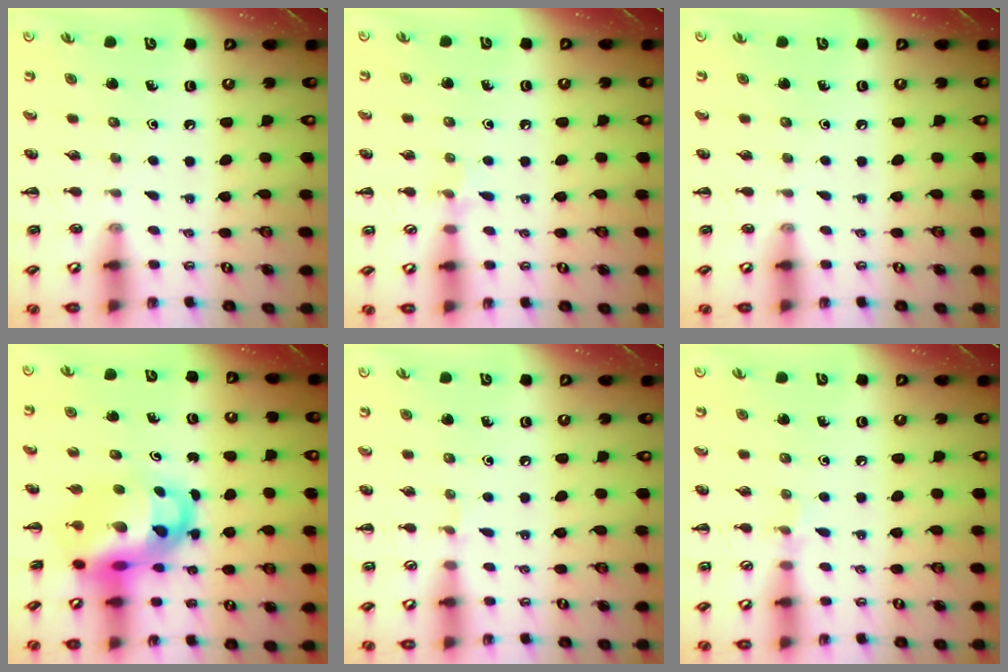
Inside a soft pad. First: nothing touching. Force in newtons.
{"total": 4.9, "press": 4.6, "slide": 1.5}
{"total": 0.0}
{"total": 10.3, "press": 9.9, "slide": 2.7}
{"total": 3.9, "press": 3.6, "slide": 1.4}
{"total": 4.6, "press": 4.3, "slide": 1.7}